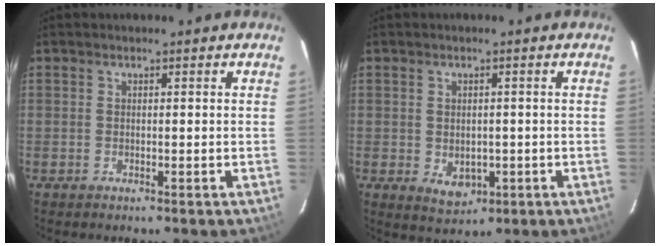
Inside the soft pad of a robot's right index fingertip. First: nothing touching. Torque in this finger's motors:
{"motor_torque": [0.63, 0.08, 0.19, 0.05]}